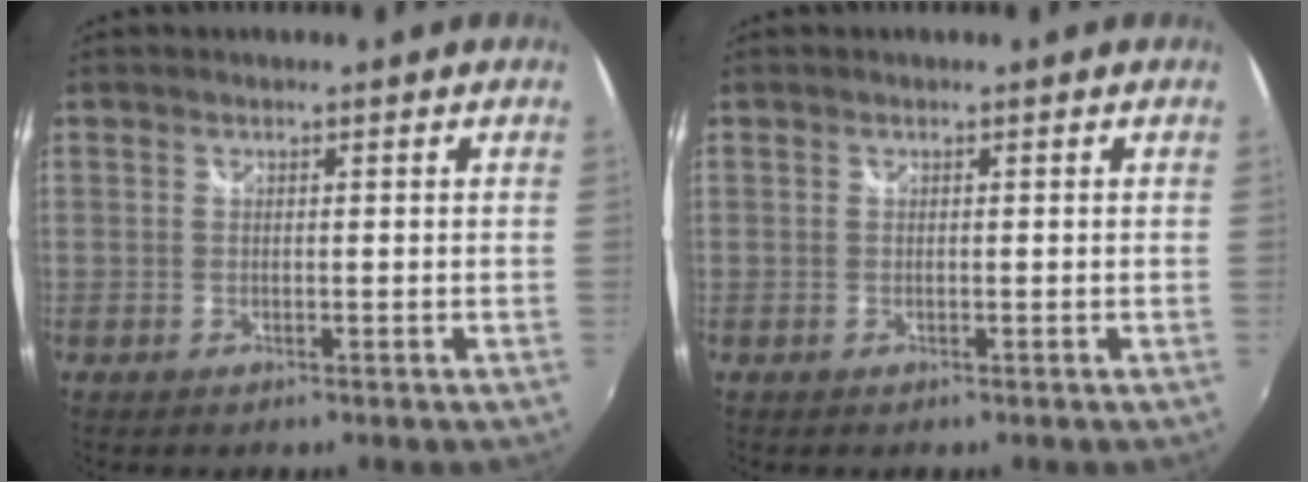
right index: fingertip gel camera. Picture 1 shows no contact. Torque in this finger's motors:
{"motor_torque": [-0.02, 0.02, 0.00, 0.00]}